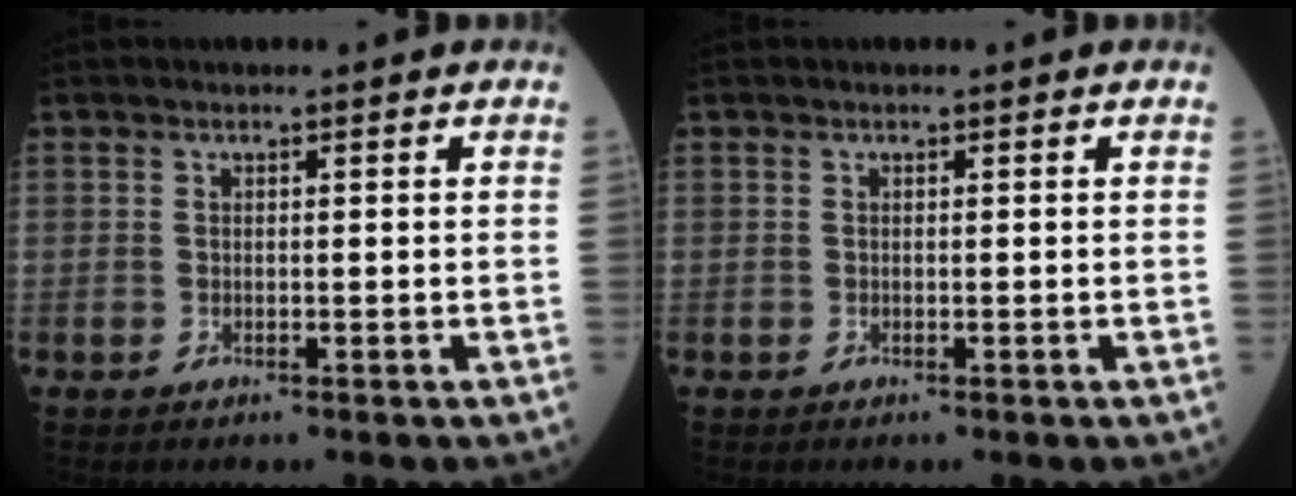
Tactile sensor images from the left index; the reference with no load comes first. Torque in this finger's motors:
{"motor_torque": [0.00, 0.00, 0.00, 0.00]}